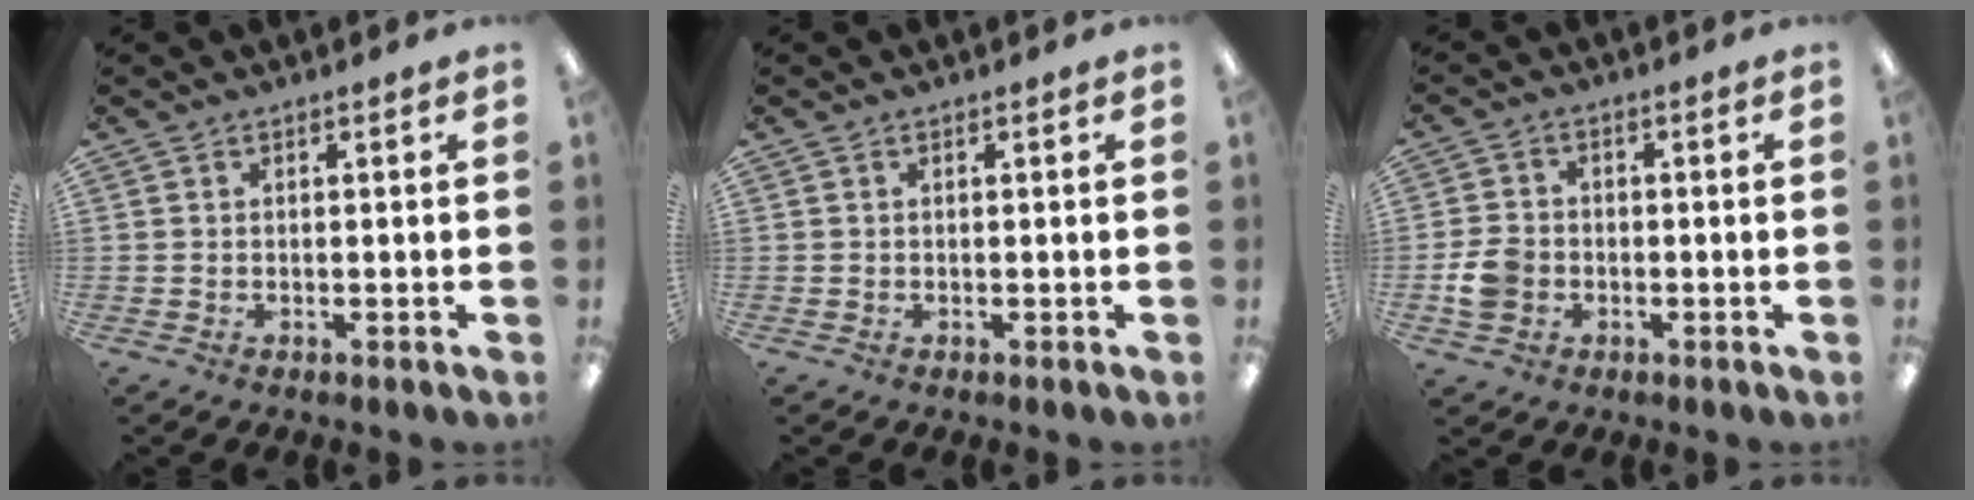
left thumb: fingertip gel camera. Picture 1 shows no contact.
{"total": 0.0}
{"total": 5.8, "force": [-1.6, 4.7, 2.9], "torque": [-0.053, 0.008, -0.030]}